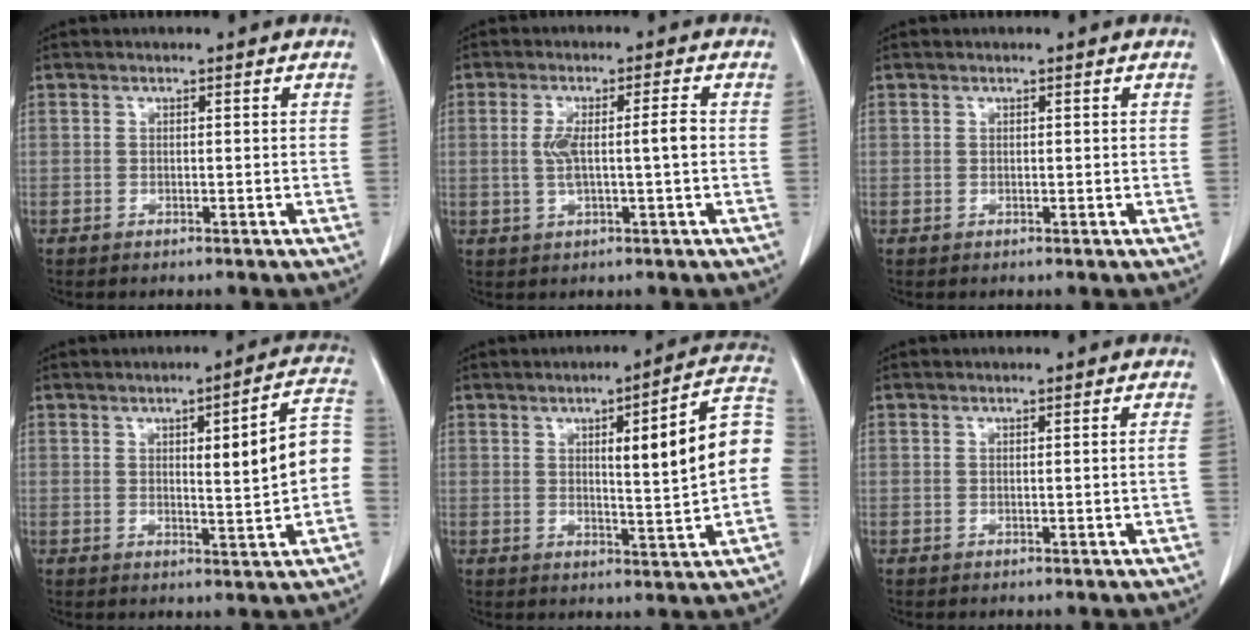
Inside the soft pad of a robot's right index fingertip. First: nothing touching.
{"total": 5.6, "force": [0.0, 0.4, 5.5], "torque": [-0.106, 0.010, 0.003]}
{"total": 0.0}
{"total": 10.3, "force": [0.4, 1.3, 10.2], "torque": [-0.125, 0.022, 0.007]}
{"total": 13.7, "force": [1.4, 1.2, 13.6], "torque": [-0.174, 0.023, 0.018]}
{"total": 1.0, "force": [0.1, -0.3, 0.9], "torque": [-0.014, -0.001, 0.005]}